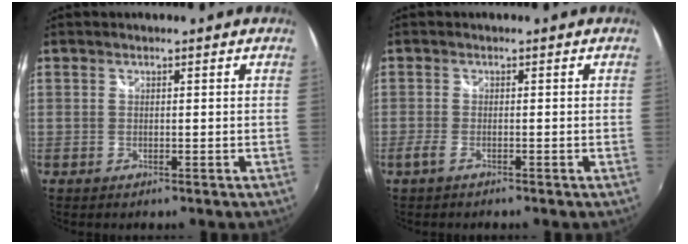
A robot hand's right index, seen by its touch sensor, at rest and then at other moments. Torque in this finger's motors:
{"motor_torque": [0.01, -0.08, 0.14, 0.02]}